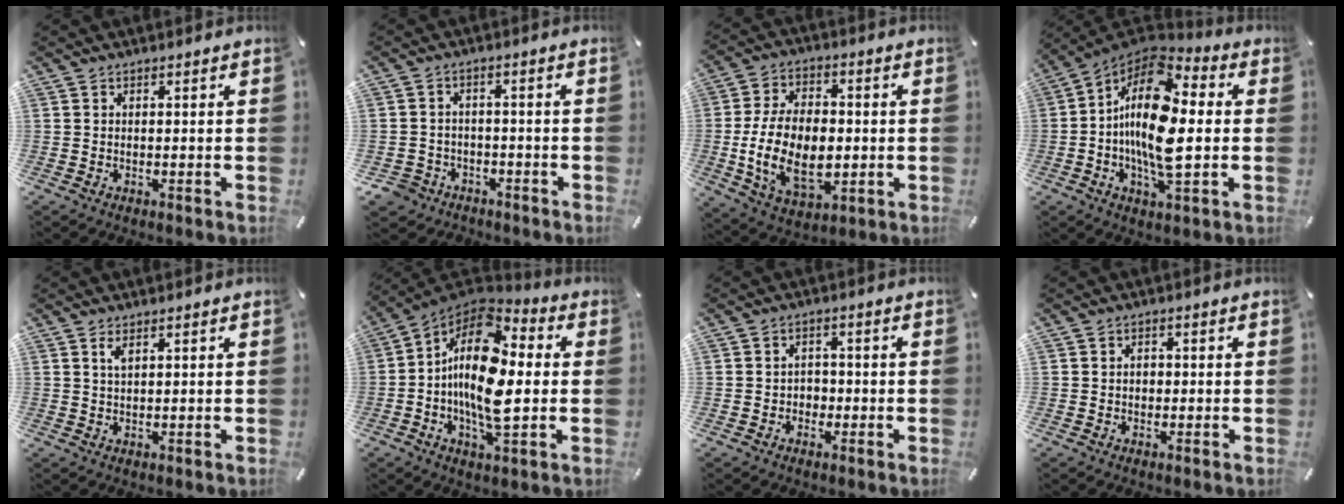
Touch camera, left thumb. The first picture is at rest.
{"total": 4.6, "force": [-2.6, 3.7, 0.7], "torque": [-0.026, 0.010, -0.053]}
{"total": 17.7, "force": [-2.1, 11.8, 13.1], "torque": [-0.252, 0.001, -0.037]}
{"total": 19.0, "force": [-0.3, 8.5, 16.9], "torque": [-0.340, -0.020, -0.011]}
{"total": 2.0, "force": [1.1, 0.5, 1.6], "torque": [-0.034, 0.000, 0.019]}
{"total": 17.8, "force": [-0.2, 9.0, 15.4], "torque": [-0.300, -0.020, -0.009]}
{"total": 2.8, "force": [-0.9, 2.5, 1.1], "torque": [-0.023, 0.007, -0.022]}
{"total": 1.7, "force": [-0.1, 1.3, 1.1], "torque": [-0.023, 0.005, -0.003]}